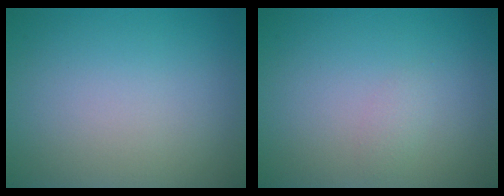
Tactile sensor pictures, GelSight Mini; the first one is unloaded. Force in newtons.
{"total": 0.8, "press": 0.8, "slide": 0.0}